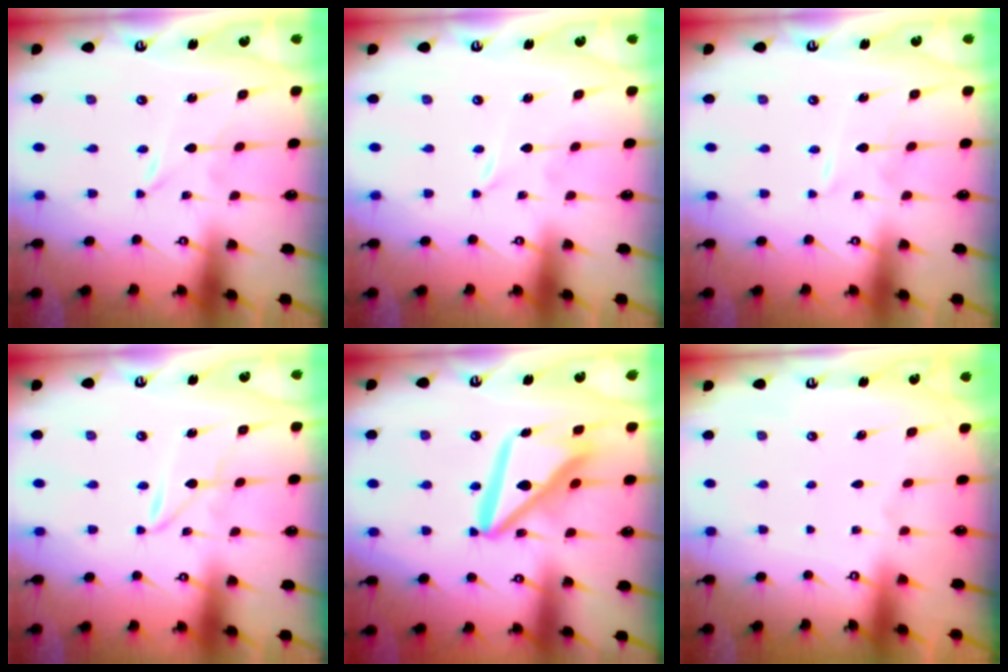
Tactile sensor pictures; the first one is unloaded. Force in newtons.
{"total": 0.0}
{"total": 2.4, "press": 2.3, "slide": 0.3}
{"total": 1.5, "press": 1.5, "slide": 0.1}
{"total": 15.1, "press": 15.0, "slide": 1.8}
{"total": 0.0}